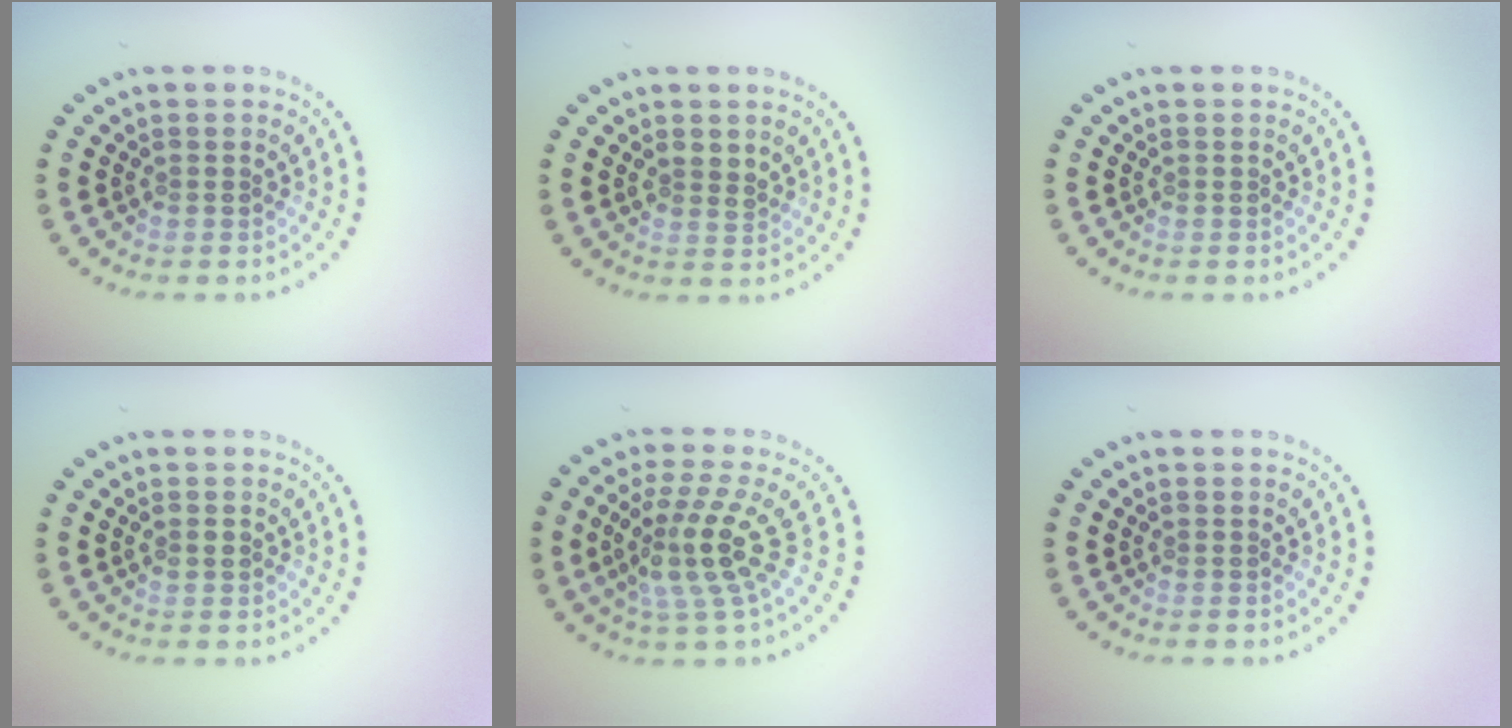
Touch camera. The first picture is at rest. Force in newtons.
{"total": 1.3, "press": 1.2, "slide": 0.5}
{"total": 0.0}
{"total": 1.1, "press": 1.1, "slide": 0.1}
{"total": 4.3, "press": 3.2, "slide": 2.9}
{"total": 0.0}